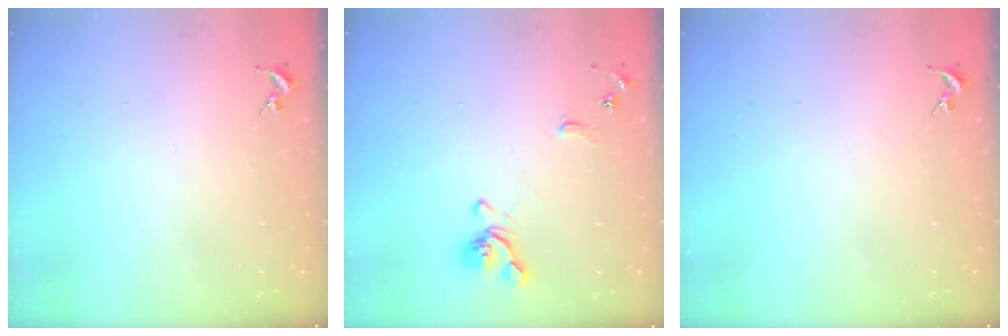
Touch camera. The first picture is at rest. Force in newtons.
{"total": 10.0, "press": 9.9, "slide": 1.4}
{"total": 0.0}